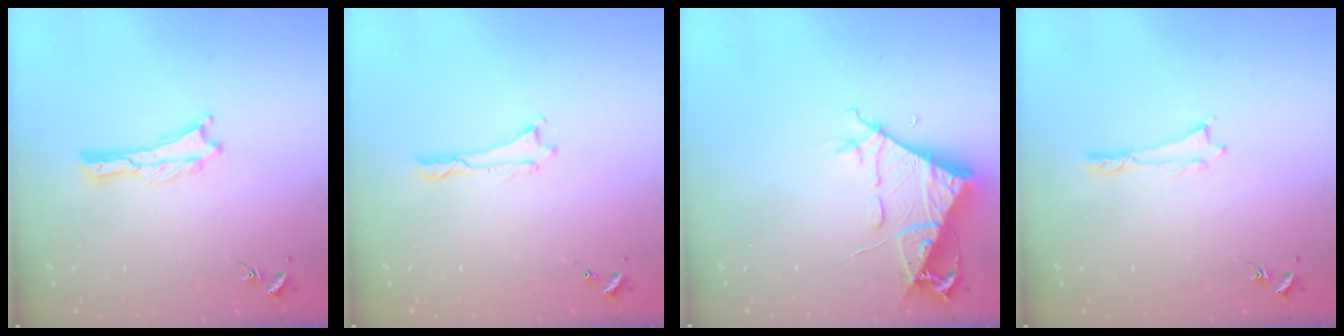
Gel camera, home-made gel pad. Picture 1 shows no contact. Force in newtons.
{"total": 0.0}
{"total": 7.1, "press": 7.0, "slide": 0.8}
{"total": 0.0}